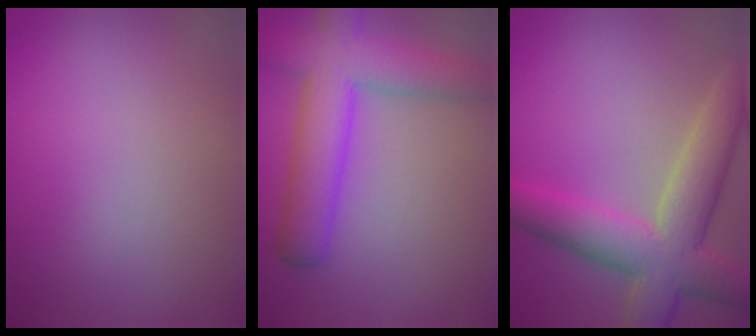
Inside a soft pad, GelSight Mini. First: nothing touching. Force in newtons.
{"total": 7.0, "press": 7.0, "slide": 0.3}
{"total": 7.5, "press": 7.5, "slide": 0.6}